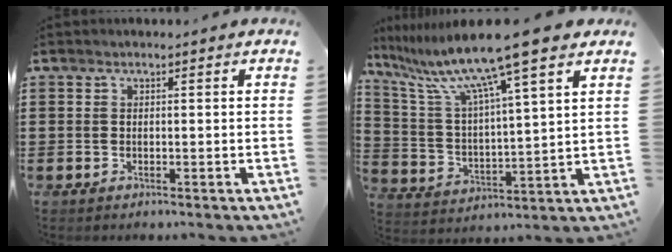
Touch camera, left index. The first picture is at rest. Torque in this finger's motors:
{"motor_torque": [1.43, -0.71, 1.05, 0.21]}